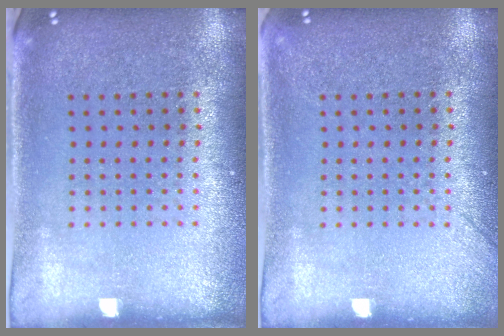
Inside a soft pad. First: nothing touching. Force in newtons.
{"total": 1.1, "press": 1.1, "slide": 0.3}